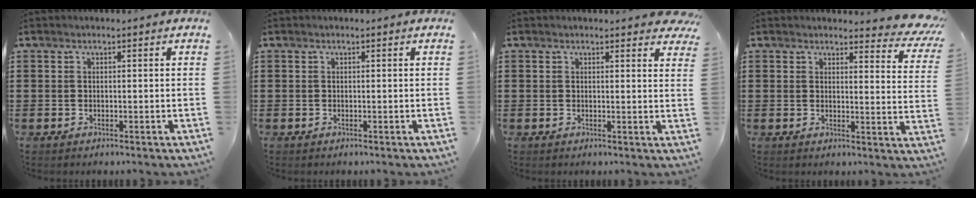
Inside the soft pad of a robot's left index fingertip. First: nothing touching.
{"total": 0.0}
{"total": 2.0, "force": [1.9, 0.4, 0.5], "torque": [-0.007, -0.001, 0.035]}
{"total": 4.3, "force": [3.9, 0.5, 1.5], "torque": [-0.029, -0.020, 0.069]}